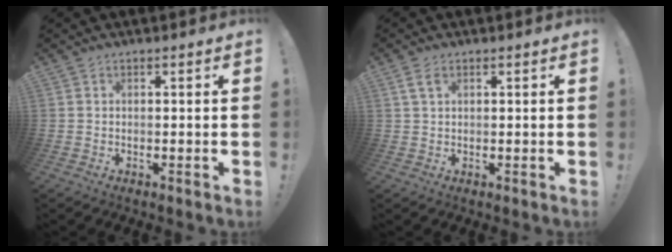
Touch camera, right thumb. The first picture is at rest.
{"total": 3.4, "force": [1.6, 1.6, 2.6], "torque": [-0.041, -0.002, 0.027]}